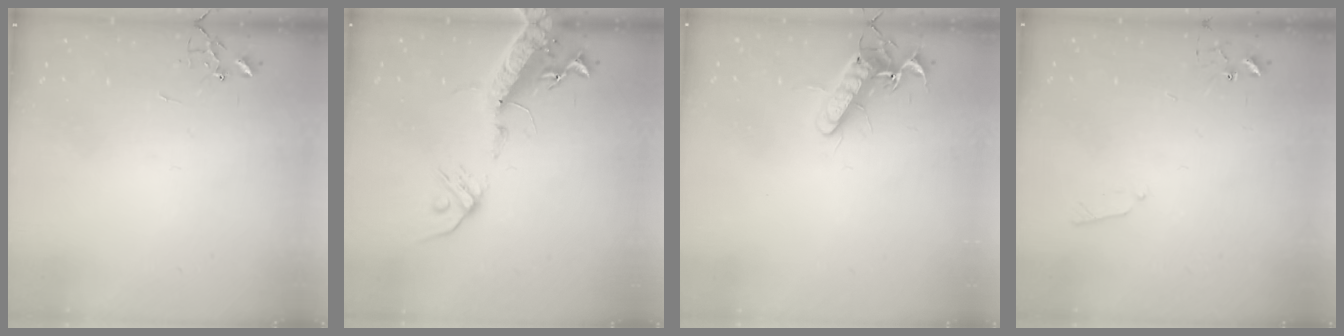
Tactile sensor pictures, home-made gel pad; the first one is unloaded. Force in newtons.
{"total": 16.2, "press": 15.8, "slide": 3.4}
{"total": 13.6, "press": 13.6, "slide": 1.4}
{"total": 4.4, "press": 4.4, "slide": 0.5}